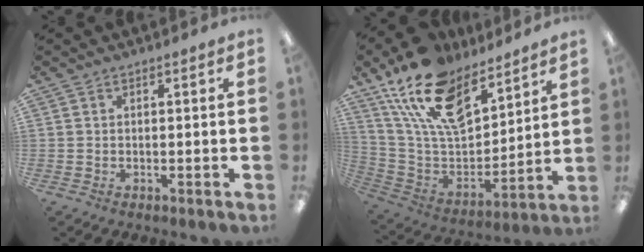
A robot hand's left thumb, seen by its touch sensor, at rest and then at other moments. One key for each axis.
{"total": 21.4, "fx": 14.4, "fy": 10.9, "fz": 11.6, "tx": -0.223, "ty": -0.076, "tz": 0.264}